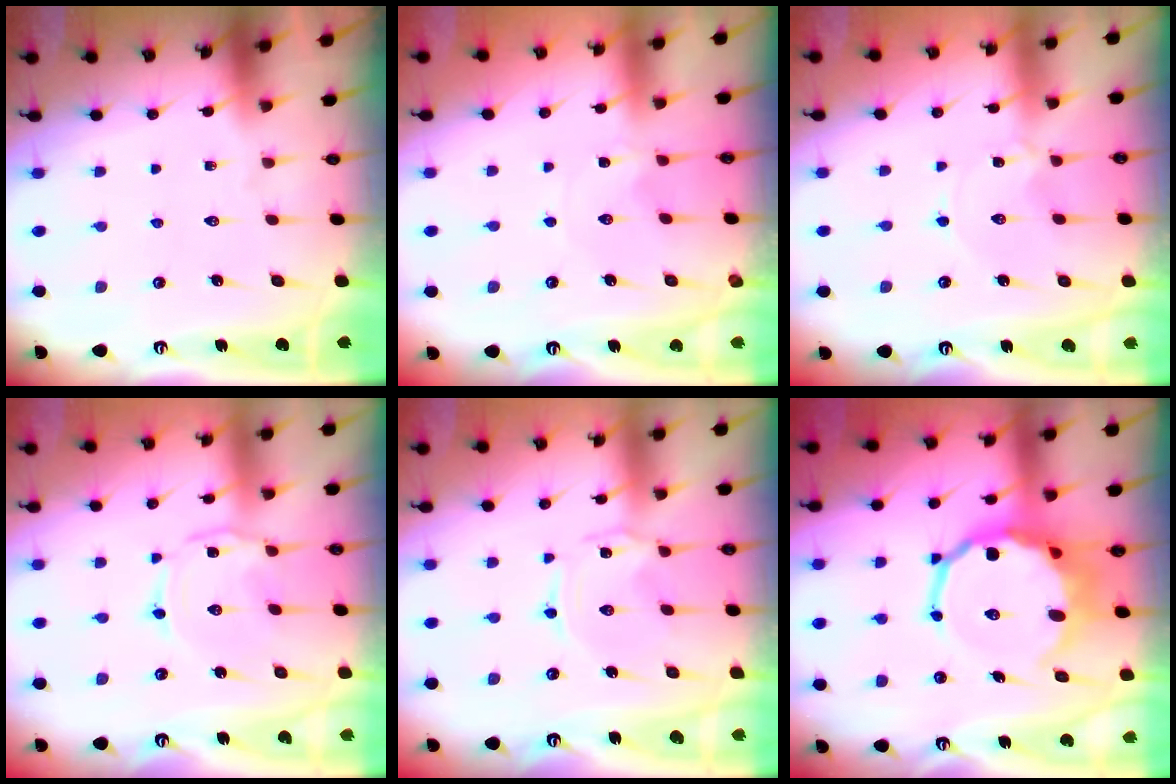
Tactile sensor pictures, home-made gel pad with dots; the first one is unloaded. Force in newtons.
{"total": 0.0}
{"total": 0.6, "press": 0.5, "slide": 0.2}
{"total": 1.7, "press": 1.7, "slide": 0.4}
{"total": 1.2, "press": 1.2, "slide": 0.1}
{"total": 13.9, "press": 13.4, "slide": 3.7}